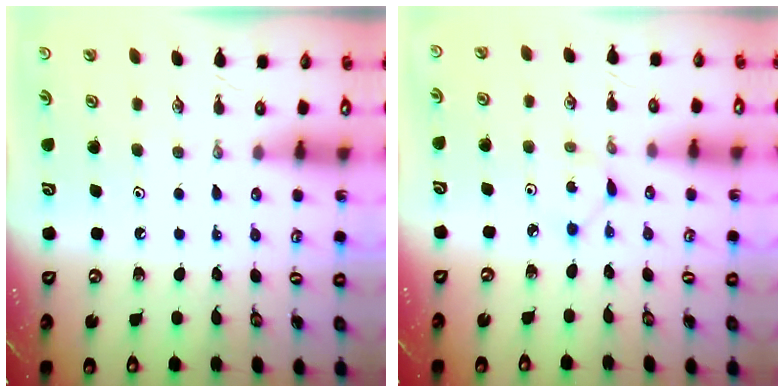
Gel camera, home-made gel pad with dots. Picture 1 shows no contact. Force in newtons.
{"total": 2.4, "press": 2.4, "slide": 0.3}